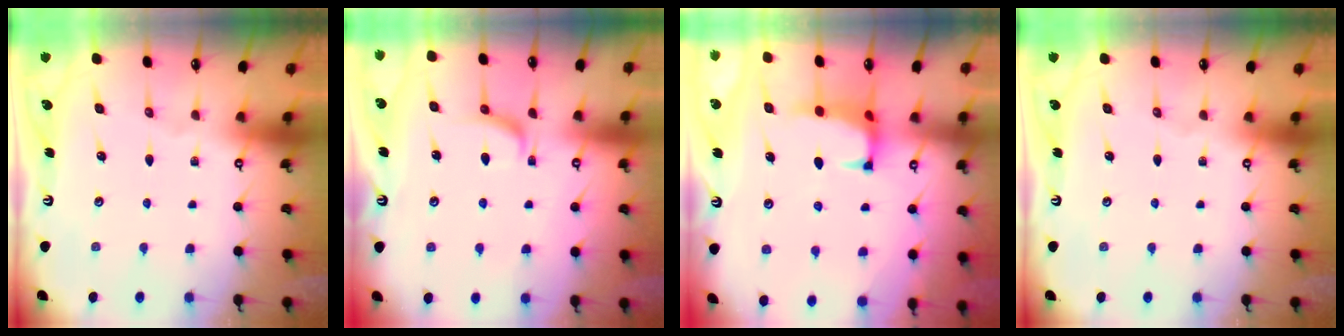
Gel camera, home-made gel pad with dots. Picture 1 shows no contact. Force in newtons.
{"total": 2.2, "press": 2.1, "slide": 0.7}
{"total": 1.3, "press": 1.2, "slide": 0.7}
{"total": 0.0}